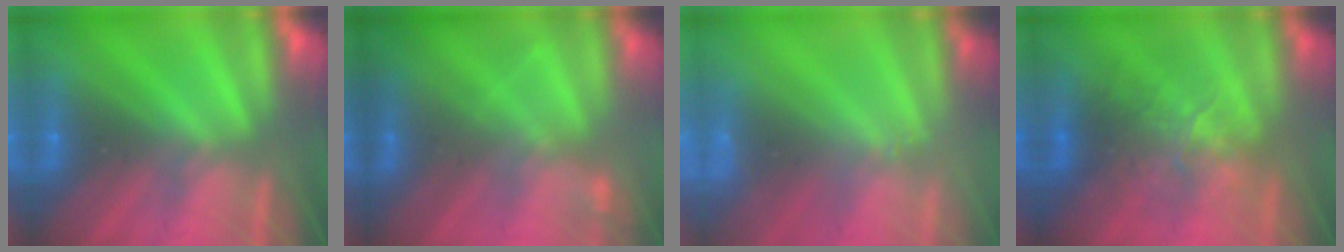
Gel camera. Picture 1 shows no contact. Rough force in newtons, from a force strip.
{"total": 2.1}
{"total": 2.4}
{"total": 2.6}